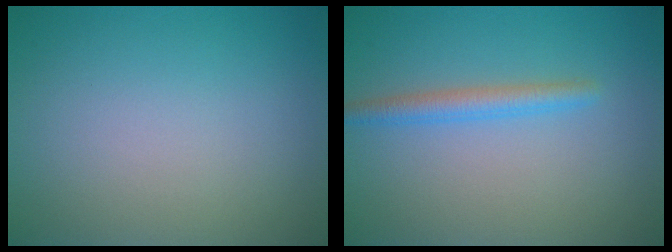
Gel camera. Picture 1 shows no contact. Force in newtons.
{"total": 2.2, "press": 2.1, "slide": 0.1}